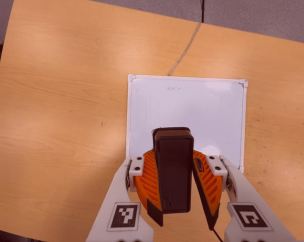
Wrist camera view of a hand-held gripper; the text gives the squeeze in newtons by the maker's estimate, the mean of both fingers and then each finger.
{"total": 8.7, "left": 9.2, "right": 8.2}